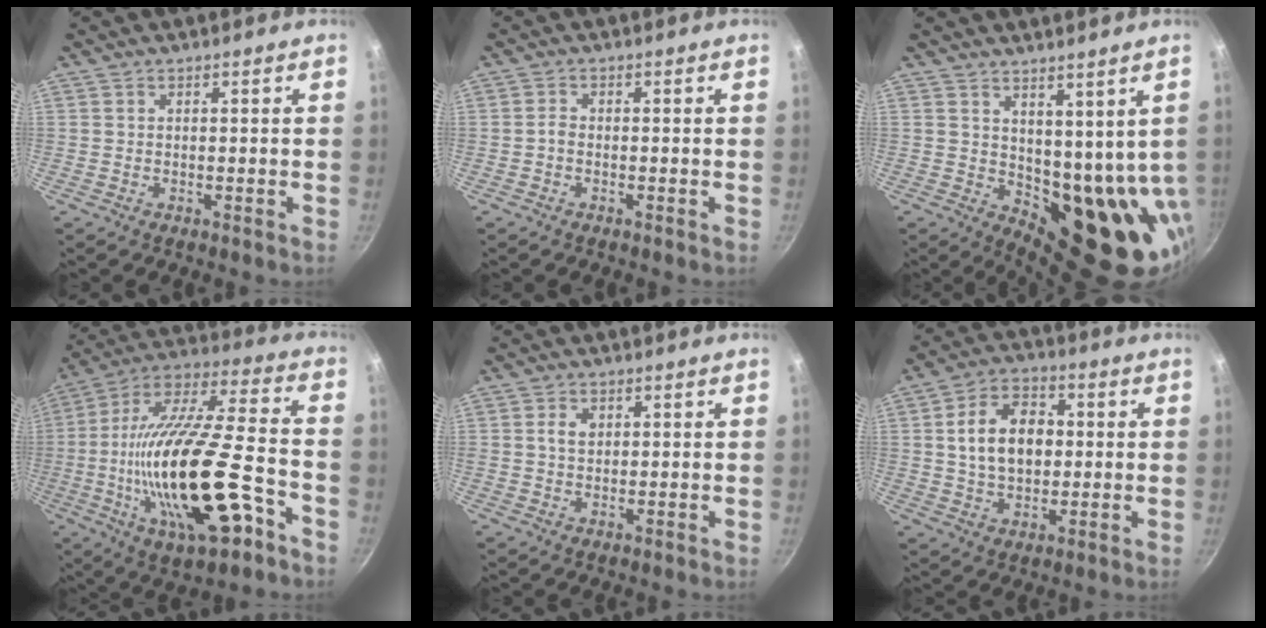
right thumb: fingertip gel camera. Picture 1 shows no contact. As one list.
[{"total": 1.3, "force": [-0.6, 0.8, 0.8], "torque": [-0.017, 0.010, -0.015]}, {"total": 13.1, "force": [3.9, 7.5, 10.1], "torque": [-0.090, -0.029, 0.084]}, {"total": 28.5, "force": [-8.8, 10.1, 25.2], "torque": [-0.443, 0.019, -0.147]}, {"total": 2.9, "force": [0.7, 2.1, 1.9], "torque": [-0.025, 0.002, 0.012]}, {"total": 12.6, "force": [1.2, 8.7, 9.0], "torque": [-0.124, 0.014, 0.015]}]